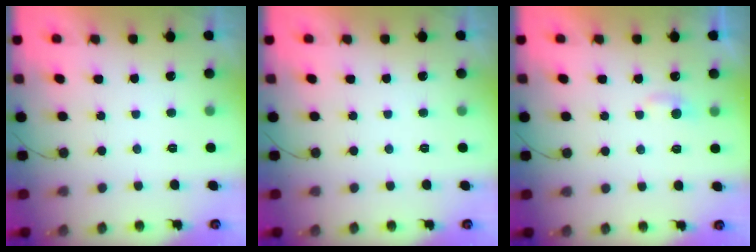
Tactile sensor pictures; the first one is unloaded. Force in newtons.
{"total": 0.0}
{"total": 3.6, "press": 3.5, "slide": 0.4}